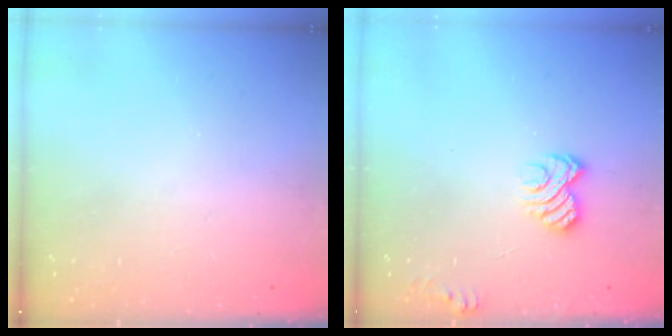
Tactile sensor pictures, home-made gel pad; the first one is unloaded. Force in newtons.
{"total": 6.0, "press": 5.8, "slide": 1.3}